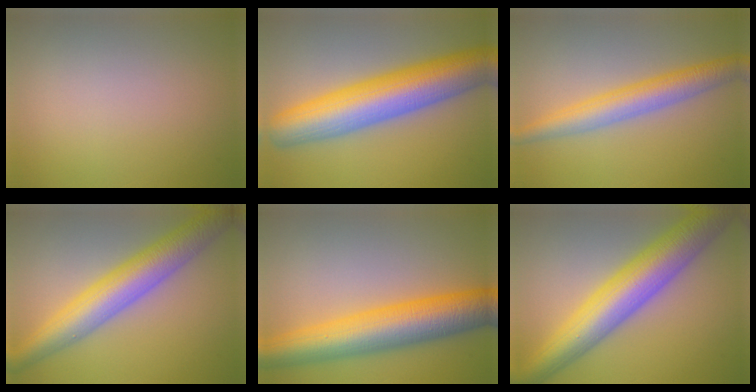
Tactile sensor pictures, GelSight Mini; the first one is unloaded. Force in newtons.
{"total": 10.7, "press": 10.7, "slide": 0.3}
{"total": 4.7, "press": 4.7, "slide": 0.1}
{"total": 7.6, "press": 7.6, "slide": 0.2}
{"total": 9.5, "press": 9.5, "slide": 0.1}
{"total": 10.0, "press": 10.0, "slide": 0.3}